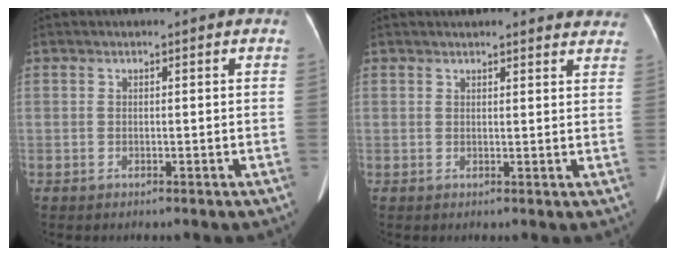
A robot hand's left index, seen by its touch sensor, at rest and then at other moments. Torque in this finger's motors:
{"motor_torque": [0.54, -0.71, 0.04, -0.01]}